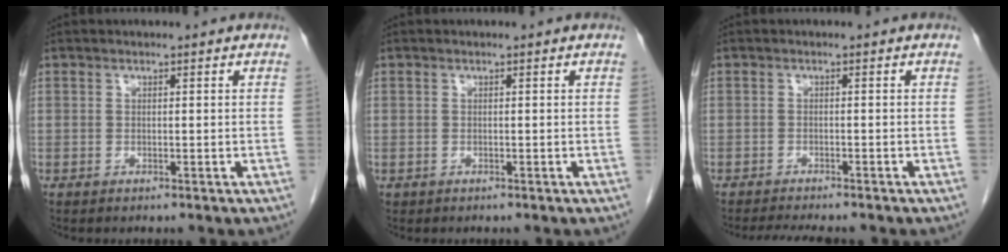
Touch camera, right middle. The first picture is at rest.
{"total": 0.0}
{"total": 5.9, "force": [-5.3, 0.8, 2.6], "torque": [-0.033, -0.009, -0.077]}